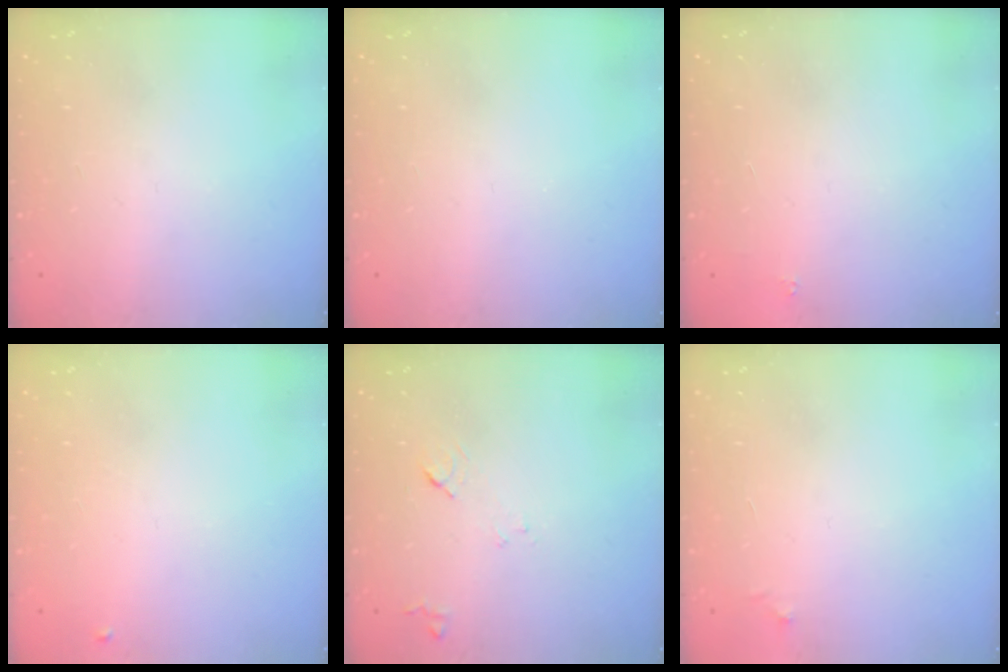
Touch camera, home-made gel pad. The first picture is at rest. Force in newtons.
{"total": 0.0}
{"total": 1.8, "press": 1.7, "slide": 0.1}
{"total": 3.9, "press": 3.8, "slide": 0.6}
{"total": 8.0, "press": 7.9, "slide": 0.8}
{"total": 3.3, "press": 3.2, "slide": 0.5}